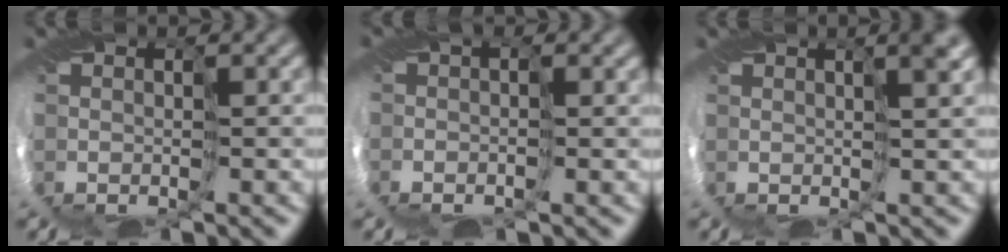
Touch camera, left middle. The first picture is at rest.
{"total": 1.6, "force": [-0.4, 0.9, 1.3], "torque": [-0.027, 0.003, -0.001]}
{"total": 2.7, "force": [1.8, 0.1, 2.1], "torque": [-0.025, 0.002, 0.030]}